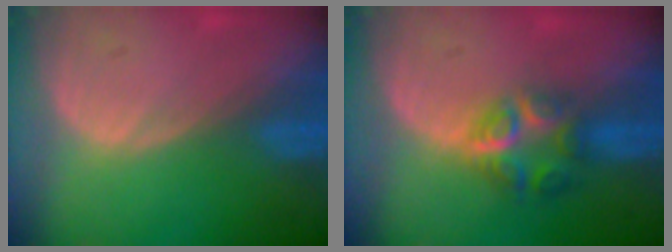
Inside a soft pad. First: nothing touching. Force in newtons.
{"total": 5.9, "press": 5.4, "slide": 2.5}